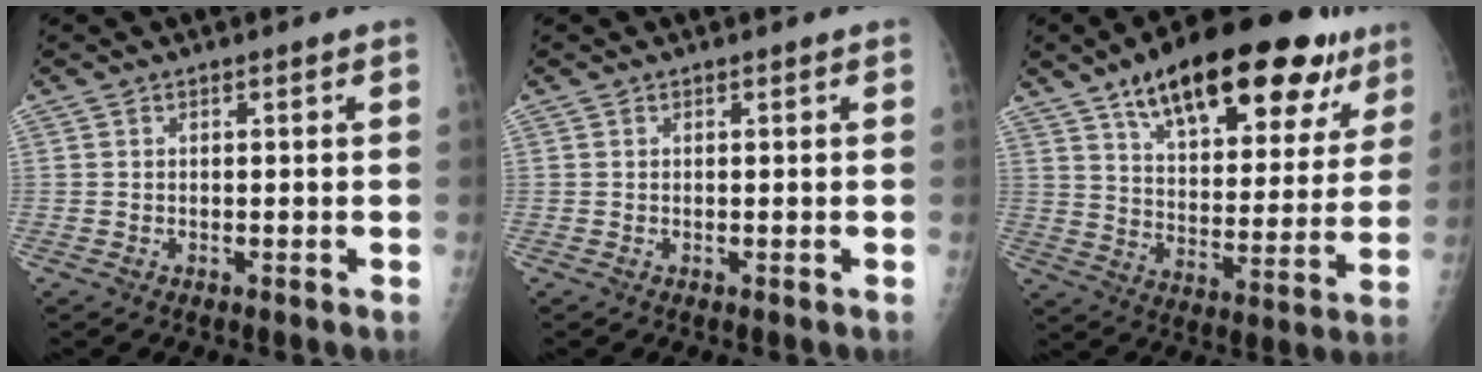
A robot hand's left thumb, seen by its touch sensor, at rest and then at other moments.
{"total": 0.0}
{"total": 27.4, "force": [16.6, 11.2, 18.6], "torque": [-0.242, -0.030, 0.249]}